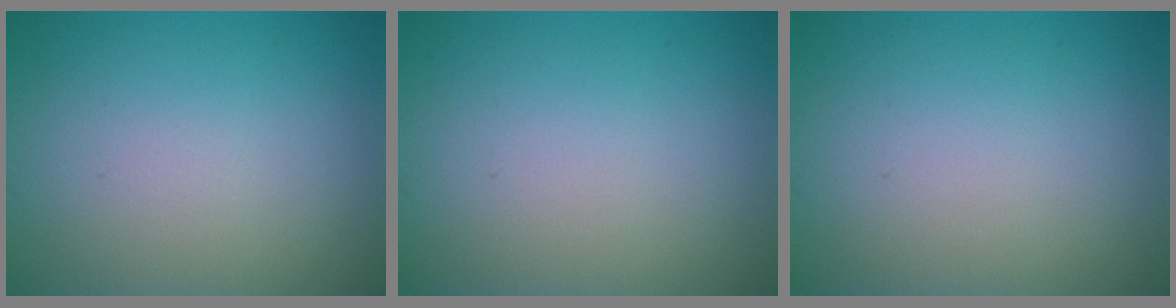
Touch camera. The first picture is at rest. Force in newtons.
{"total": 0.0}
{"total": 0.0}